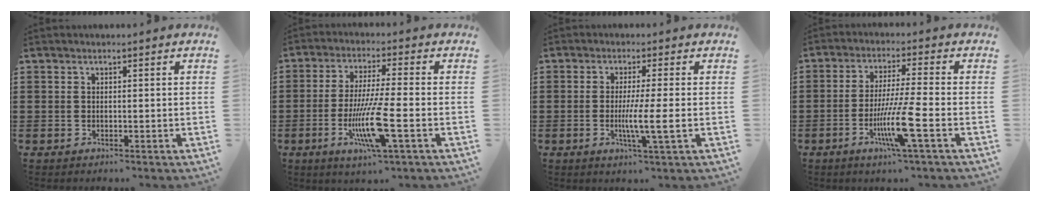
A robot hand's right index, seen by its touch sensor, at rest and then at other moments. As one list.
[{"total": 10.8, "force": [-3.3, 1.1, 10.2], "torque": [-0.206, -0.020, -0.065]}, {"total": 5.8, "force": [-1.0, -0.2, 5.8], "torque": [-0.100, -0.014, -0.018]}, {"total": 9.2, "force": [-3.5, -0.1, 8.5], "torque": [-0.166, -0.020, -0.067]}]